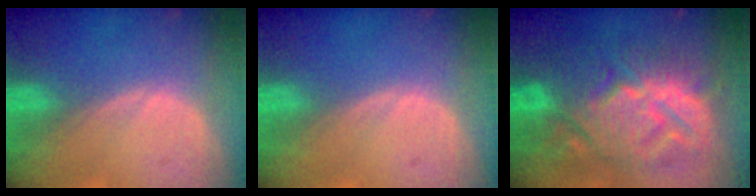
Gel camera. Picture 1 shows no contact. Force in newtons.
{"total": 0.0}
{"total": 13.9, "press": 13.8, "slide": 1.4}